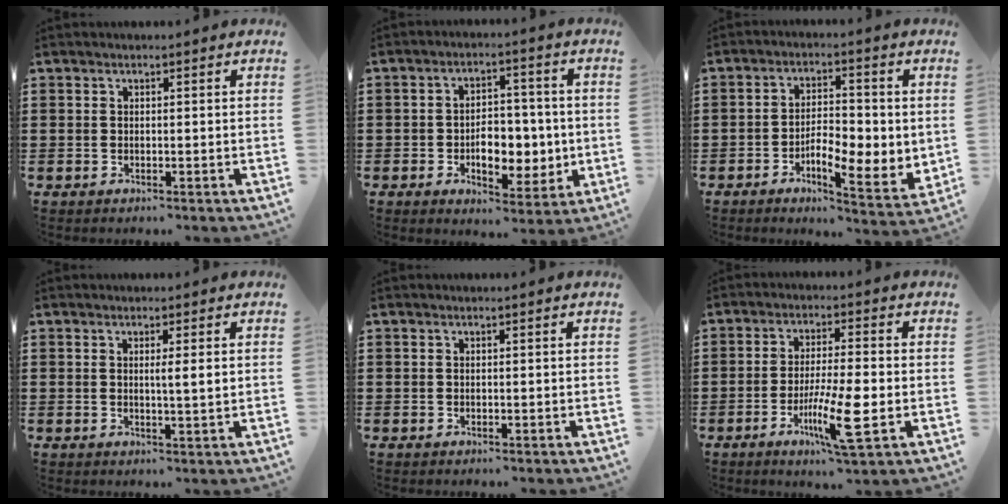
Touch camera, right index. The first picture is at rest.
{"total": 7.6, "force": [-1.3, 4.8, 5.8], "torque": [-0.083, 0.003, -0.025]}
{"total": 6.1, "force": [-1.1, 2.8, 5.3], "torque": [-0.092, -0.011, -0.023]}
{"total": 2.2, "force": [0.4, 0.0, 2.2], "torque": [-0.044, -0.002, 0.006]}
{"total": 0.0}
{"total": 9.5, "force": [-3.0, 1.1, 8.9], "torque": [-0.170, -0.016, -0.055]}